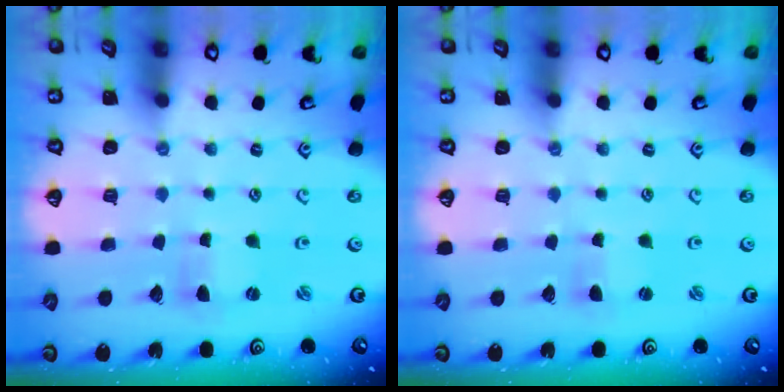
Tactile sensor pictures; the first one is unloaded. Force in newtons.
{"total": 2.6, "press": 2.5, "slide": 0.4}